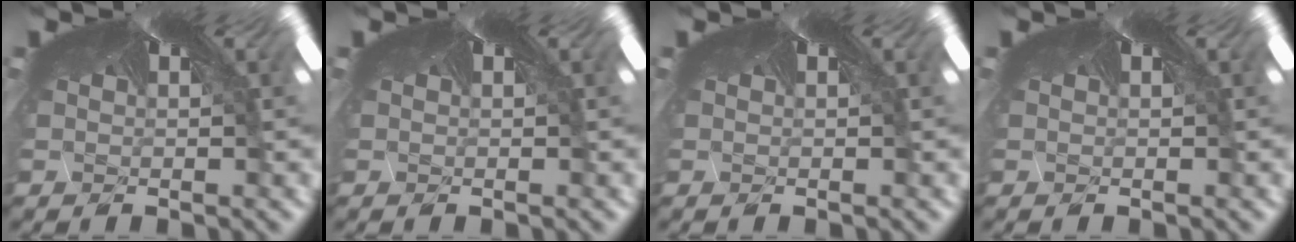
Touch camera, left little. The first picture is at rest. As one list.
[{"total": 0.0}, {"total": 0.0}, {"total": 0.0}]